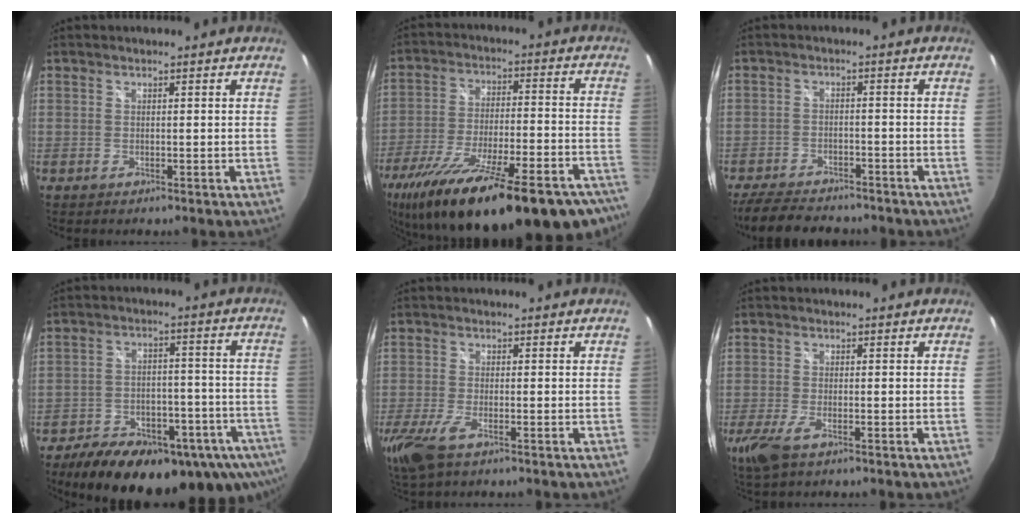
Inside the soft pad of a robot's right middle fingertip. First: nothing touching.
{"total": 34.0, "force": [-25.8, 9.4, 20.1], "torque": [-0.348, -0.057, -0.363]}
{"total": 10.8, "force": [-9.2, 3.5, 4.3], "torque": [-0.108, -0.009, -0.144]}
{"total": 25.8, "force": [-16.5, 12.0, 15.7], "torque": [-0.272, -0.027, -0.215]}
{"total": 6.9, "force": [-4.1, 2.3, 5.1], "torque": [-0.128, -0.024, -0.078]}
{"total": 4.9, "force": [-2.9, 1.5, 3.7], "torque": [-0.090, -0.016, -0.055]}